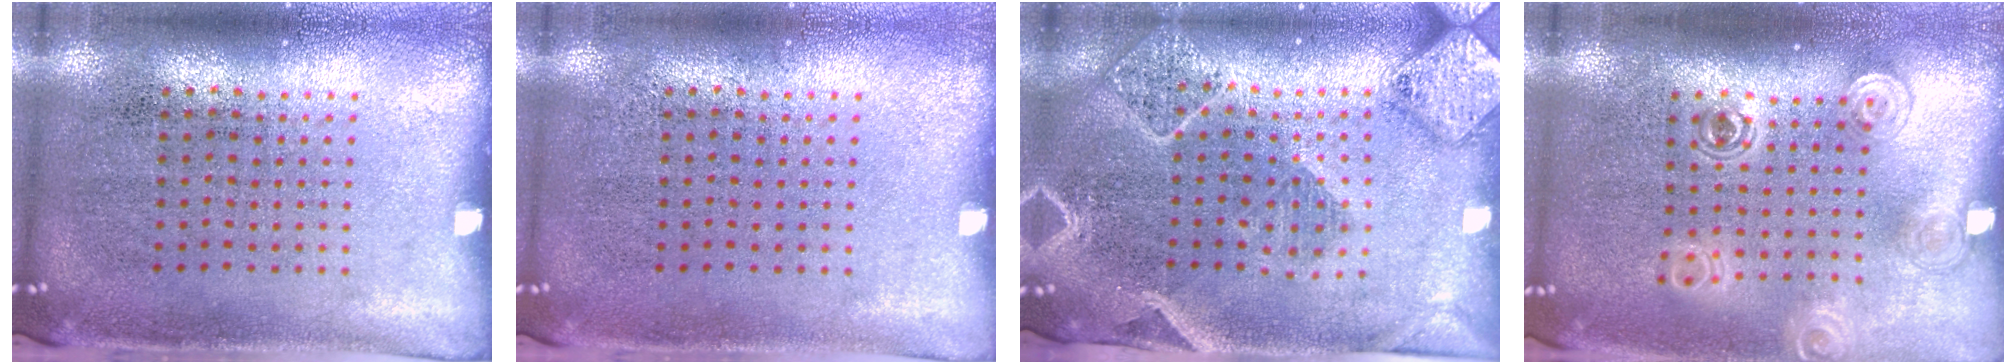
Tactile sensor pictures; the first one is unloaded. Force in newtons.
{"total": 0.0}
{"total": 2.4, "press": 2.2, "slide": 0.9}
{"total": 1.4, "press": 1.2, "slide": 0.8}